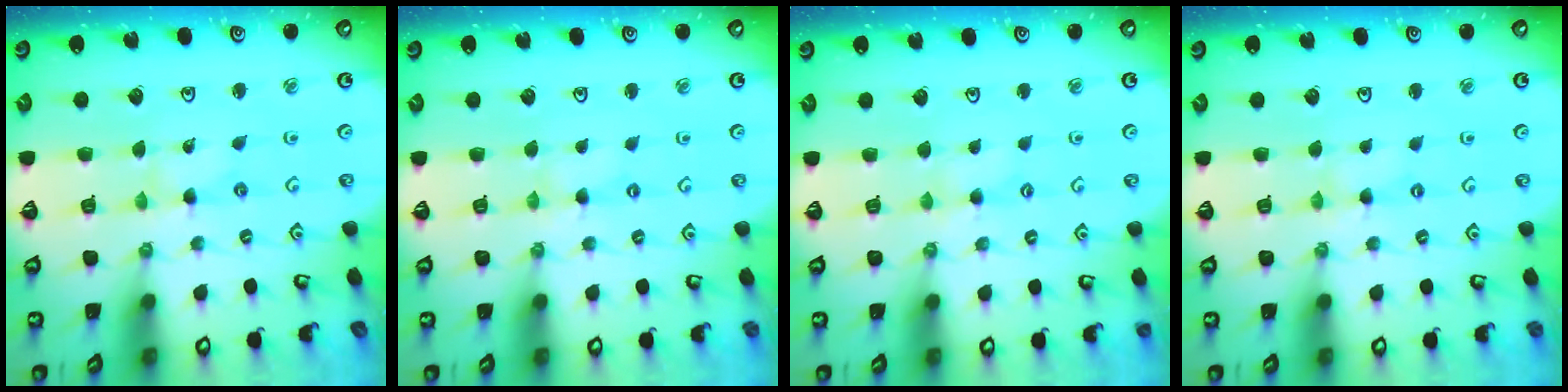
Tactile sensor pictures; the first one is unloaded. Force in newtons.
{"total": 0.6, "press": 0.6, "slide": 0.2}
{"total": 1.3, "press": 1.3, "slide": 0.3}
{"total": 0.6, "press": 0.6, "slide": 0.2}